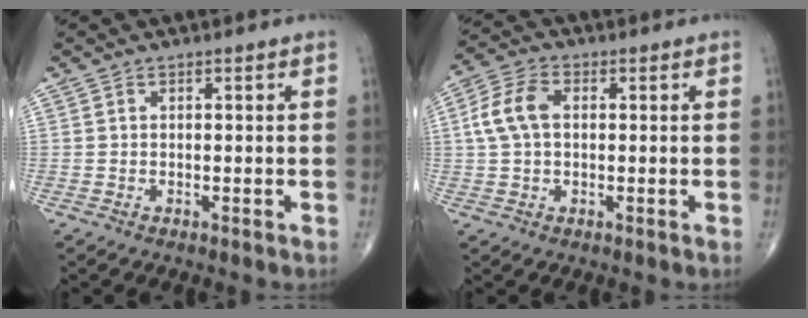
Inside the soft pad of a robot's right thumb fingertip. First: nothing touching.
{"total": 7.4, "force": [0.9, 4.6, 5.7], "torque": [-0.123, 0.020, 0.014]}